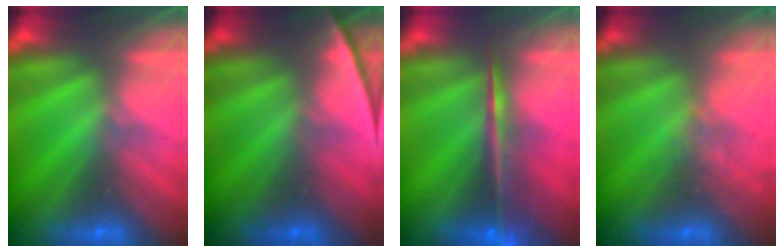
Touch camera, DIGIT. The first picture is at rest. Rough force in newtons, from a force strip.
{"total": 2.4}
{"total": 7.3}
{"total": 2.4}